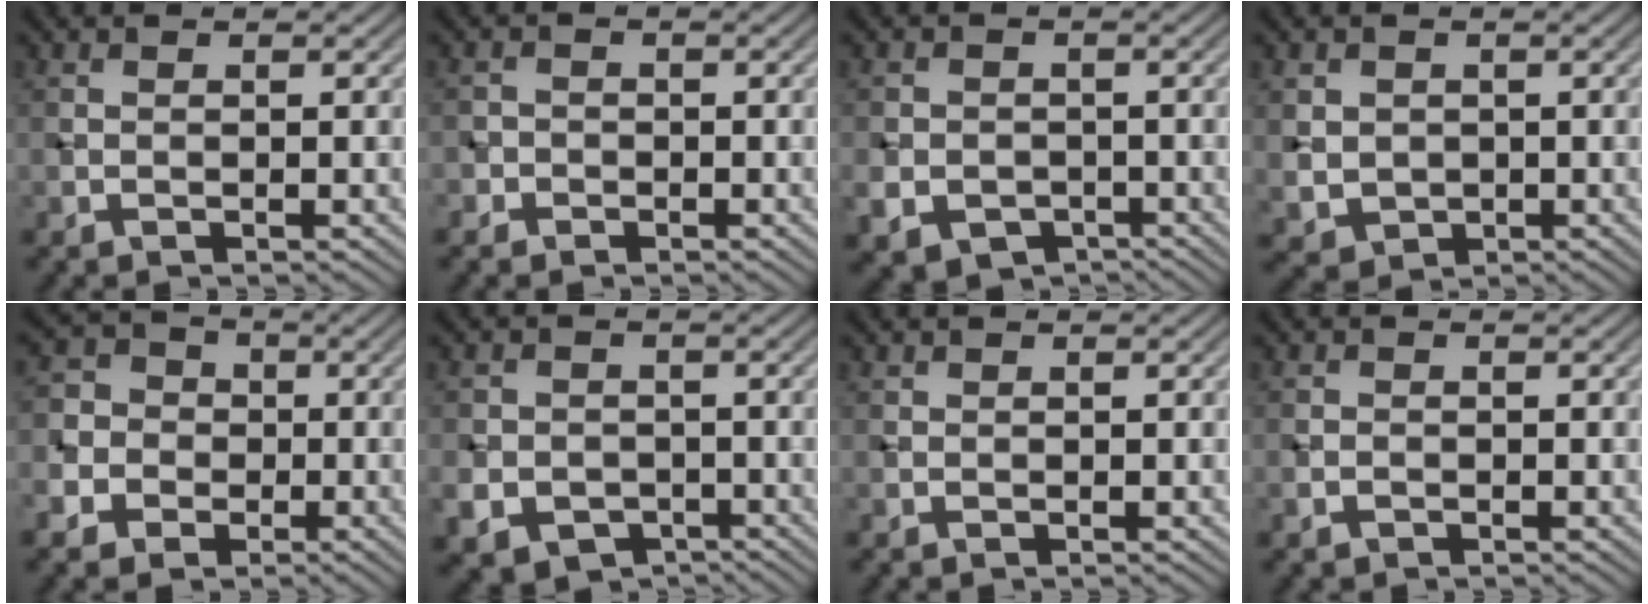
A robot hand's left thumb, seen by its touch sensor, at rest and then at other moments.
{"total": 1.9, "force": [-1.2, 1.5, -0.1], "torque": [0.018, 0.000, -0.030]}
{"total": 5.3, "force": [-2.3, 4.4, 1.8], "torque": [-0.039, -0.018, -0.045]}
{"total": 3.3, "force": [0.1, 3.1, 1.1], "torque": [-0.039, -0.011, 0.006]}
{"total": 7.2, "force": [-2.6, 6.3, 2.2], "torque": [-0.066, -0.009, -0.073]}
{"total": 6.1, "force": [-2.6, 5.1, 1.9], "torque": [-0.044, -0.017, -0.055]}
{"total": 0.0}
{"total": 1.1, "force": [-0.7, 0.8, 0.3], "torque": [-0.005, -0.003, -0.016]}